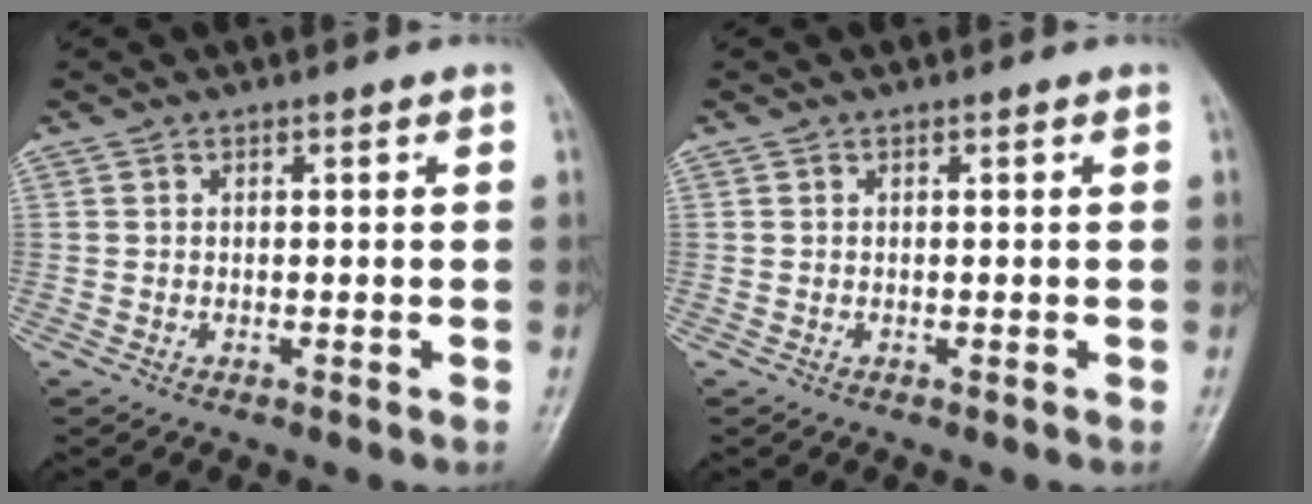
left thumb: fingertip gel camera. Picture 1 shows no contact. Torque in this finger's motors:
{"motor_torque": [0.03, 0.05, -0.04, -0.03, 0.00]}